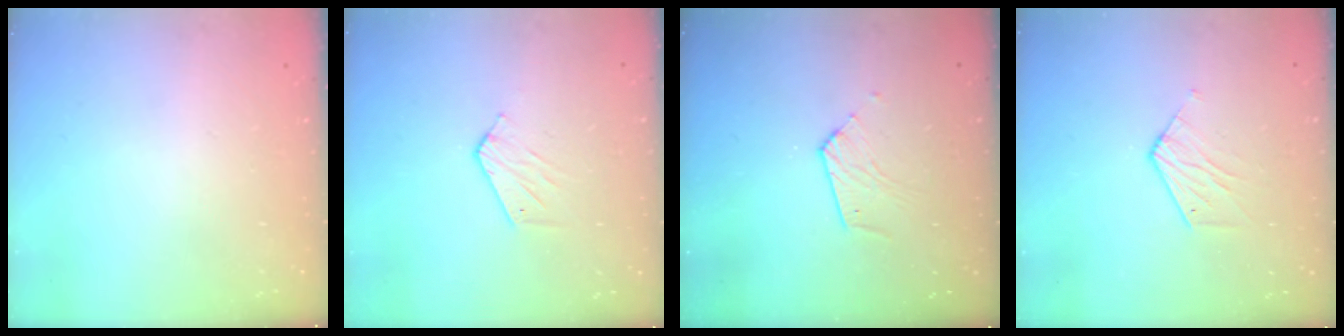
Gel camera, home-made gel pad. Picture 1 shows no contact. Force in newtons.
{"total": 4.4, "press": 4.4, "slide": 0.3}
{"total": 5.1, "press": 5.1, "slide": 0.5}
{"total": 5.9, "press": 5.9, "slide": 0.5}